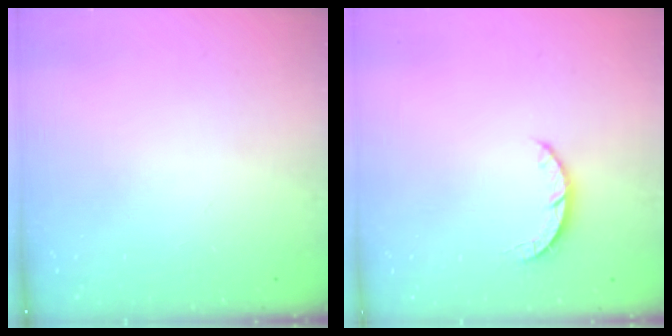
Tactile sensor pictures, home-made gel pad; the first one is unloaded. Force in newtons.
{"total": 2.5, "press": 2.4, "slide": 0.4}